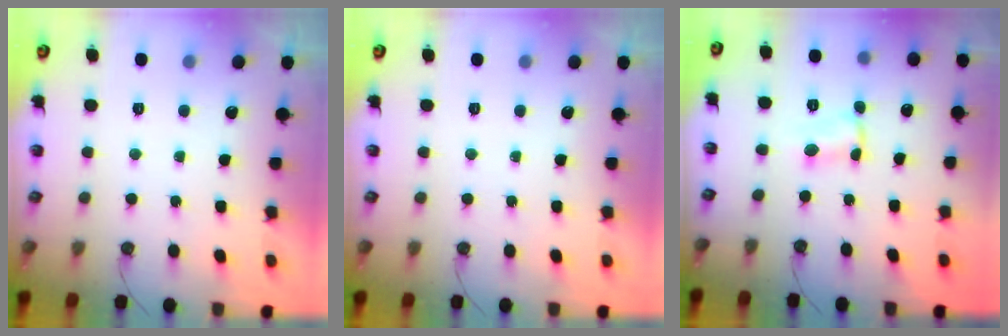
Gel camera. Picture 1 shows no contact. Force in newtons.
{"total": 0.0}
{"total": 1.3, "press": 1.3, "slide": 0.5}